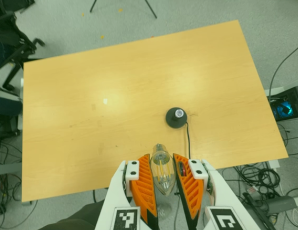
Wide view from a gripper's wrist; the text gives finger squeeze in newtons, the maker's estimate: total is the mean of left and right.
{"total": 12.8, "left": 14.3, "right": 11.3}